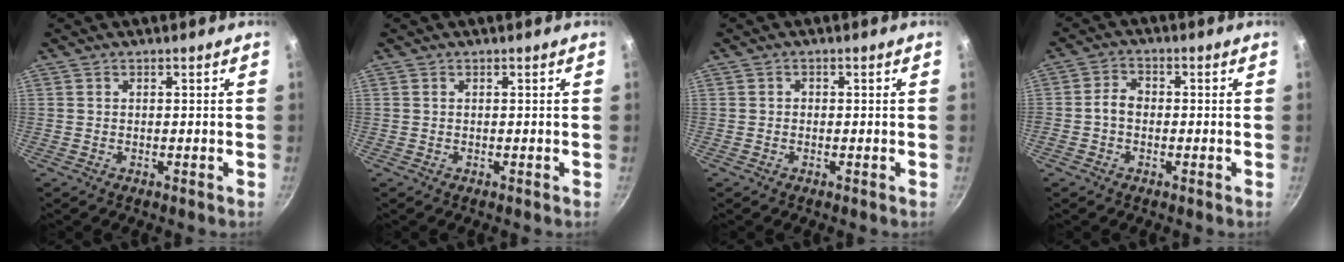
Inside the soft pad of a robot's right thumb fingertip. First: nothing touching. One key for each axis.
{"total": 0.0}
{"total": 0.6, "fx": -0.2, "fy": 0.6, "fz": 0.2, "tx": -0.001, "ty": 0.003, "tz": -0.004}
{"total": 3.5, "fx": -0.6, "fy": 2.7, "fz": 2.2, "tx": -0.030, "ty": 0.017, "tz": -0.019}